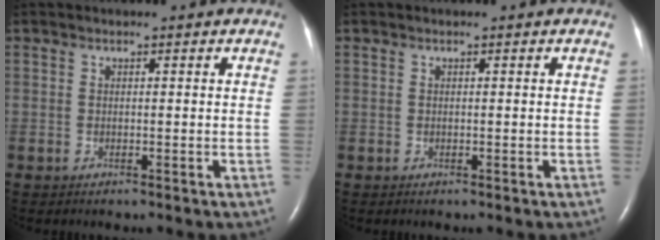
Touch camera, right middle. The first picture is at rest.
{"total": 0.0}